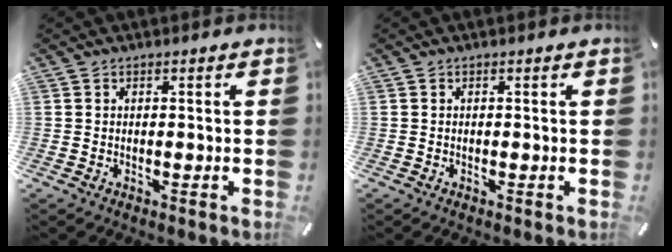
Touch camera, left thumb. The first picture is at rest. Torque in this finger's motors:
{"motor_torque": [0.00, 0.00, 0.00, 0.03, 0.00]}